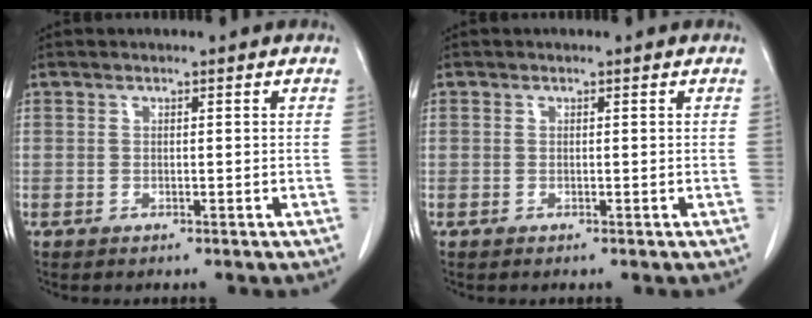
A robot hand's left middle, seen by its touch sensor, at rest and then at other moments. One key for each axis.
{"total": 0.0}